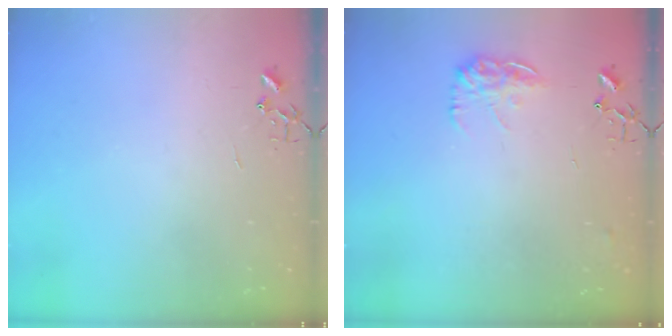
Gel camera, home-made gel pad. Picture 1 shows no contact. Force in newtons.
{"total": 10.8, "press": 10.7, "slide": 0.6}